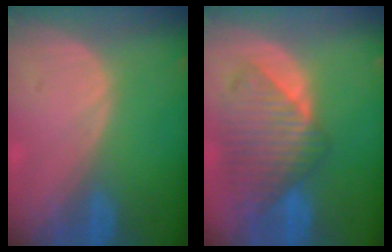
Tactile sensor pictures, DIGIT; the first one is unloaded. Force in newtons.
{"total": 9.6, "press": 8.5, "slide": 4.5}